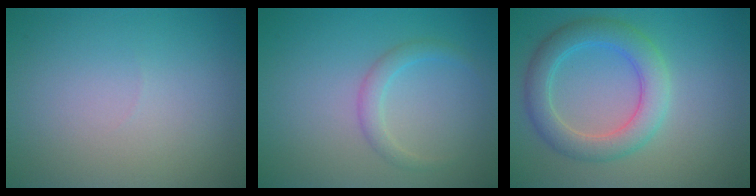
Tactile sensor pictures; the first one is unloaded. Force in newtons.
{"total": 1.7, "press": 1.7, "slide": 0.1}
{"total": 4.6, "press": 4.6, "slide": 0.1}